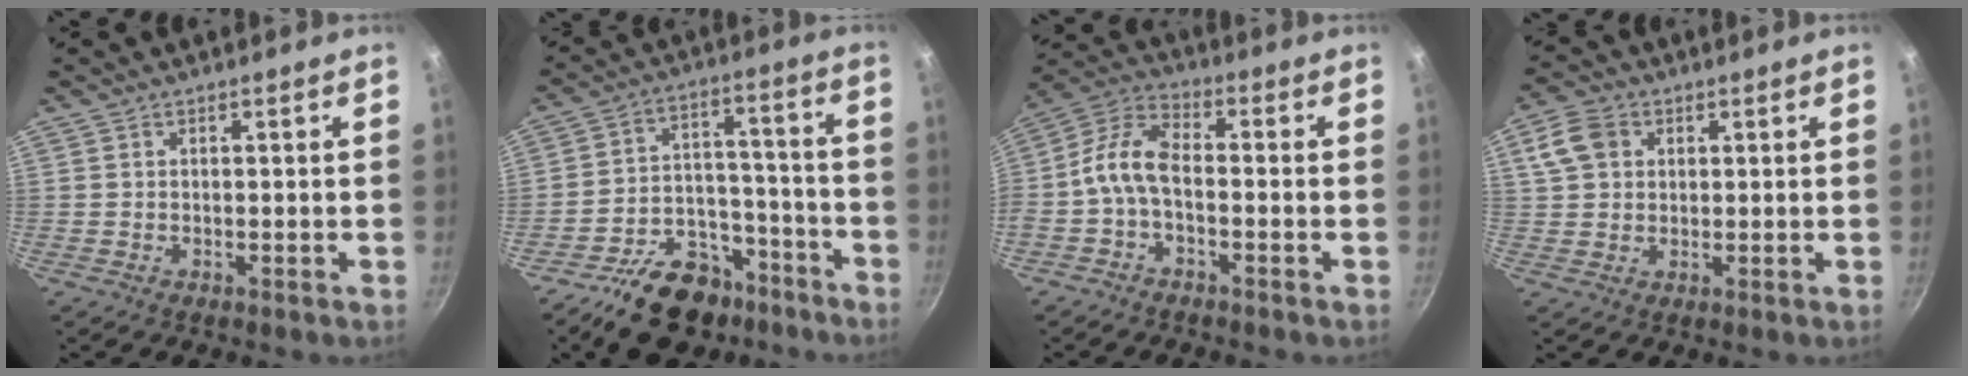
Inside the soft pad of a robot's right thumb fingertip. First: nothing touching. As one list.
[{"total": 16.1, "force": [-11.1, 9.1, 7.3], "torque": [-0.080, 0.087, -0.171]}, {"total": 8.3, "force": [-2.2, 4.2, 6.8], "torque": [-0.148, 0.040, -0.060]}, {"total": 6.9, "force": [2.2, 5.5, 3.6], "torque": [-0.051, 0.005, 0.033]}]